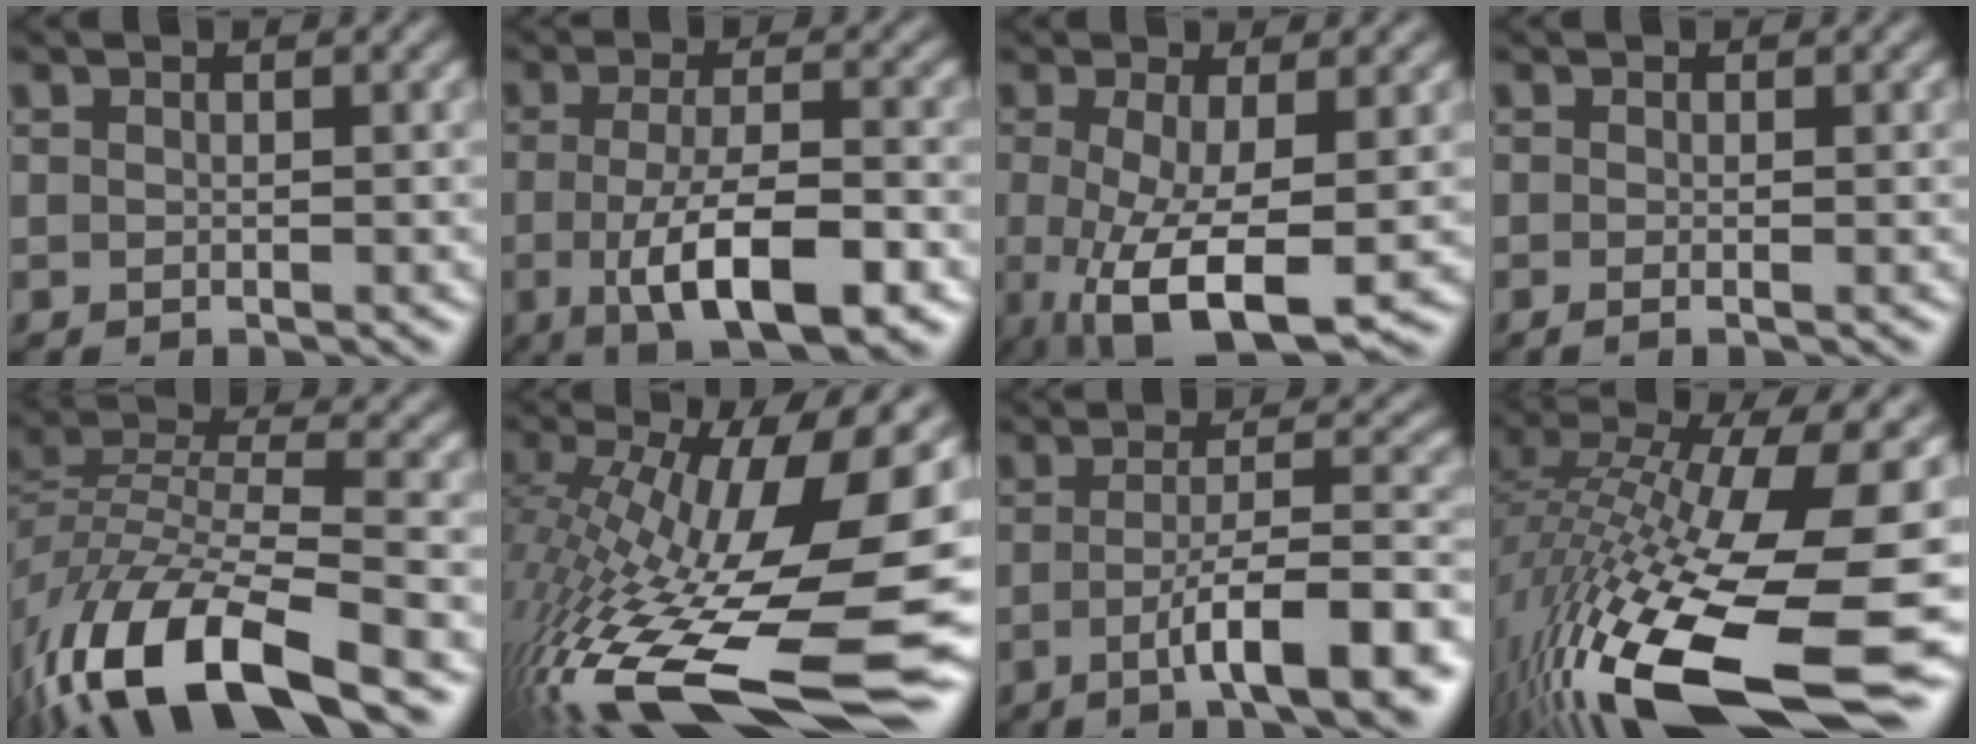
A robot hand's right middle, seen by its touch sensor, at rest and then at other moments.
{"total": 8.6, "force": [-2.3, 2.8, 7.8], "torque": [-0.131, -0.010, -0.038]}
{"total": 7.7, "force": [-1.8, 2.2, 7.2], "torque": [-0.144, -0.021, -0.027]}
{"total": 0.9, "force": [-0.3, 0.2, 0.8], "torque": [-0.014, -0.009, -0.005]}
{"total": 13.6, "force": [-8.0, 4.8, 9.9], "torque": [-0.196, -0.006, -0.155]}
{"total": 18.9, "force": [-3.7, 6.5, 17.3], "torque": [-0.320, -0.023, -0.060]}
{"total": 9.2, "force": [-3.5, 2.3, 8.2], "torque": [-0.117, 0.002, -0.055]}
{"total": 17.8, "force": [-5.0, 6.0, 16.0], "torque": [-0.328, -0.008, -0.092]}